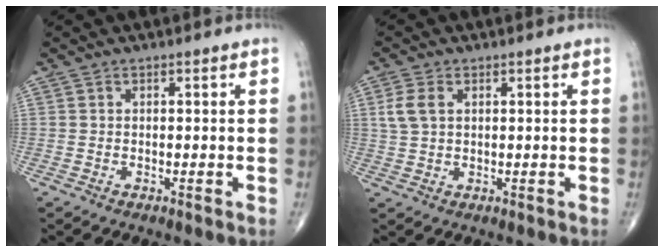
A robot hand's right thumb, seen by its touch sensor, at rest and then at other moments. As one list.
[{"total": 4.1, "force": [1.2, 2.6, 2.9], "torque": [-0.068, 0.006, 0.026]}]